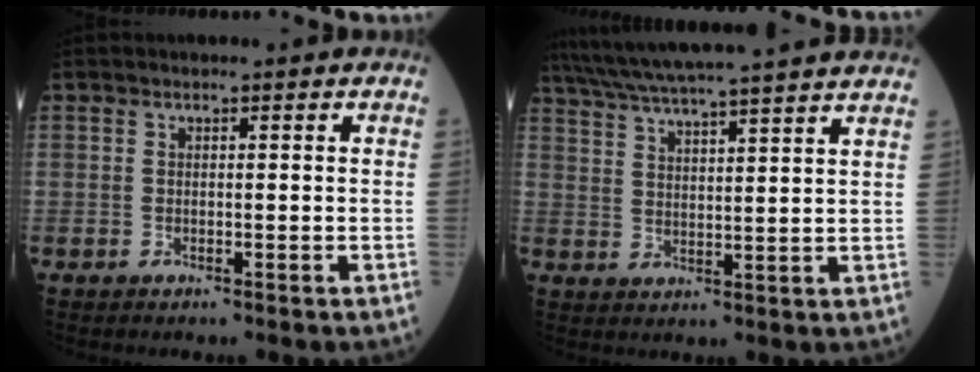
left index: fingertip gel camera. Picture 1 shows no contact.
{"total": 20.2, "force": [18.0, -0.8, 9.3], "torque": [-0.167, 0.009, 0.251]}